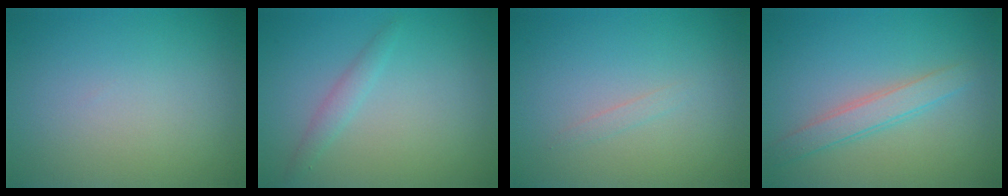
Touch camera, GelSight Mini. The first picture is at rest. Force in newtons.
{"total": 1.4, "press": 1.4, "slide": 0.0}
{"total": 0.6, "press": 0.6, "slide": 0.0}
{"total": 2.4, "press": 2.4, "slide": 0.0}